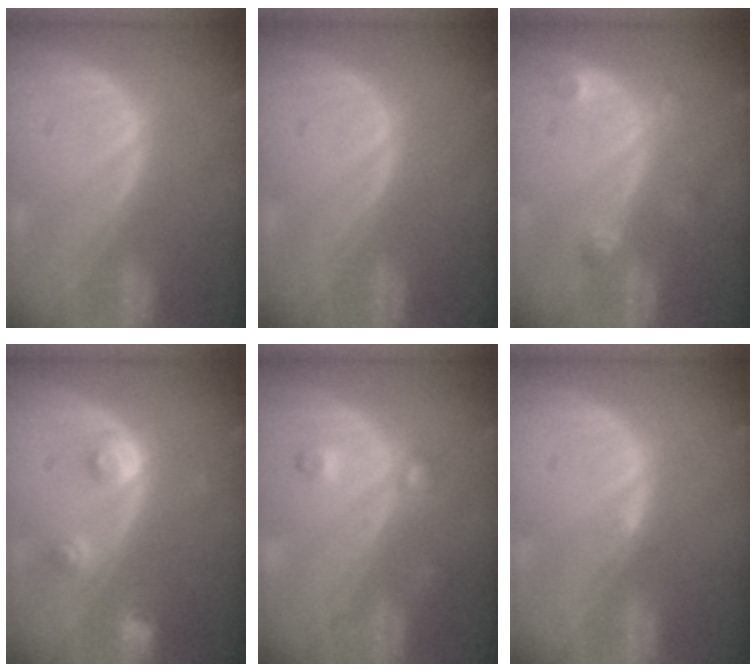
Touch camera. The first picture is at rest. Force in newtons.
{"total": 0.0}
{"total": 2.6, "press": 2.6, "slide": 0.4}
{"total": 3.0, "press": 2.8, "slide": 1.2}
{"total": 3.5, "press": 3.3, "slide": 1.3}
{"total": 0.6, "press": 0.5, "slide": 0.4}